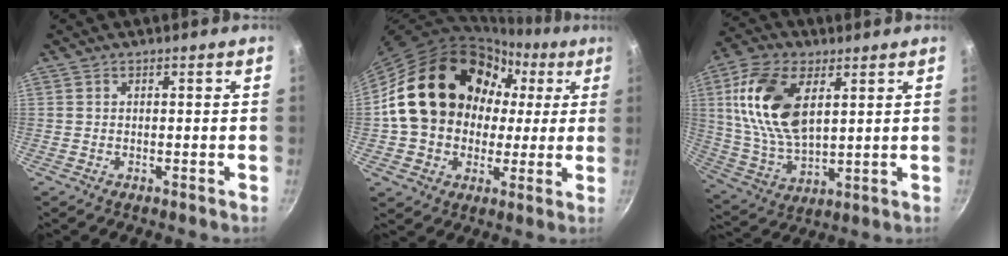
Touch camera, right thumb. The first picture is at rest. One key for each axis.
{"total": 22.3, "fx": 3.3, "fy": 18.1, "fz": 12.7, "tx": -0.181, "ty": 0.039, "tz": 0.059}
{"total": 17.4, "fx": 5.2, "fy": 9.6, "fz": 13.6, "tx": -0.250, "ty": -0.009, "tz": 0.107}